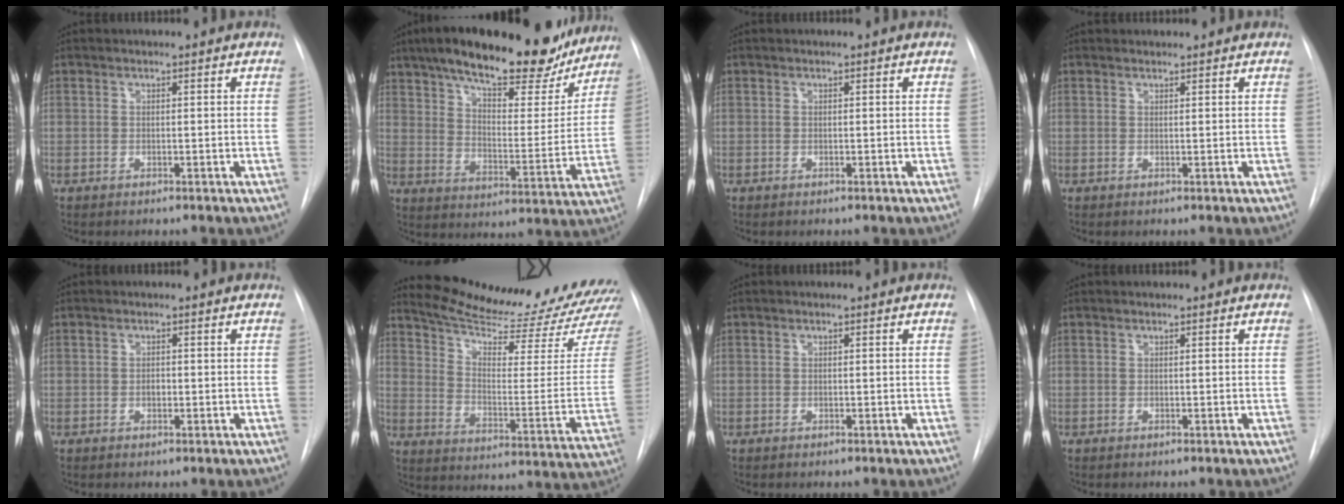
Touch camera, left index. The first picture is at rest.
{"total": 26.8, "force": [21.2, 7.9, 14.4], "torque": [-0.232, 0.011, 0.287]}
{"total": 0.0}
{"total": 1.2, "force": [1.1, 0.3, 0.1], "torque": [-0.005, 0.018, 0.021]}
{"total": 0.8, "force": [-0.2, 0.6, 0.6], "torque": [-0.010, 0.001, -0.005]}
{"total": 22.7, "force": [21.4, 0.0, 7.6], "torque": [-0.121, -0.107, 0.288]}
{"total": 0.0}
{"total": 0.0}